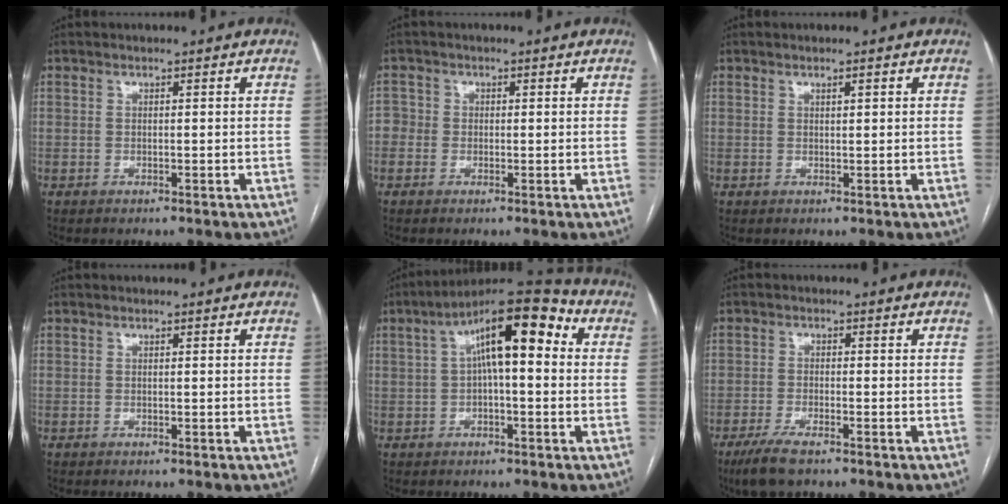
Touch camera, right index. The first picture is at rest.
{"total": 2.4, "force": [-0.4, 2.2, 0.6], "torque": [0.000, 0.011, -0.013]}
{"total": 0.9, "force": [0.5, 0.1, 0.7], "torque": [-0.011, 0.000, 0.008]}
{"total": 0.0}
{"total": 13.8, "force": [3.1, 3.8, 12.9], "torque": [-0.199, 0.053, 0.041]}
{"total": 5.2, "force": [-3.6, 0.9, 3.6], "torque": [-0.076, -0.012, -0.065]}